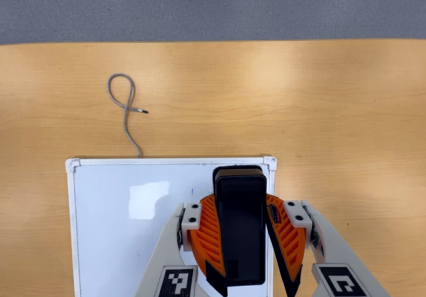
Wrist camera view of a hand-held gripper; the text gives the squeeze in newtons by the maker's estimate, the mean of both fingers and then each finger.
{"total": 10.8, "left": 10.1, "right": 11.6}